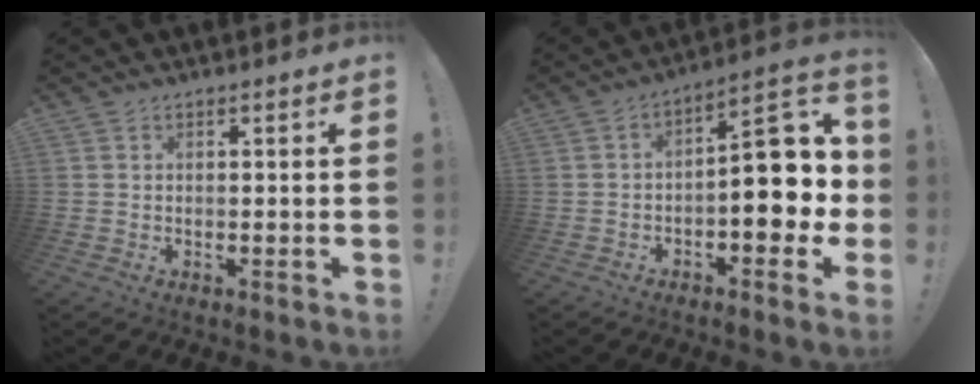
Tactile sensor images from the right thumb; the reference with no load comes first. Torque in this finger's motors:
{"motor_torque": [0.43, 0.60, 0.49, 0.48, 0.03]}